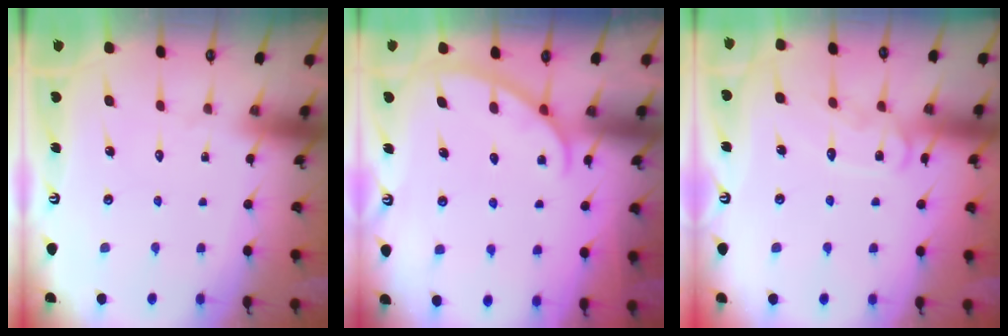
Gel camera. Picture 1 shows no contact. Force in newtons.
{"total": 2.1, "press": 2.1, "slide": 0.3}
{"total": 10.0, "press": 9.9, "slide": 0.8}